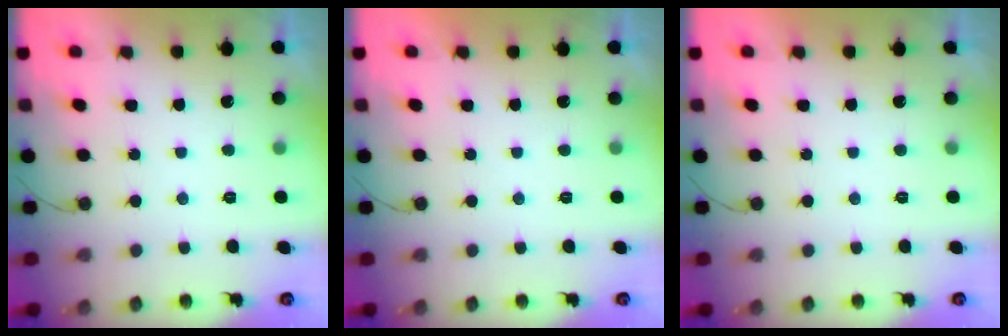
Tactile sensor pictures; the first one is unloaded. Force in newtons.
{"total": 1.7, "press": 1.7, "slide": 0.0}
{"total": 1.8, "press": 1.8, "slide": 0.1}